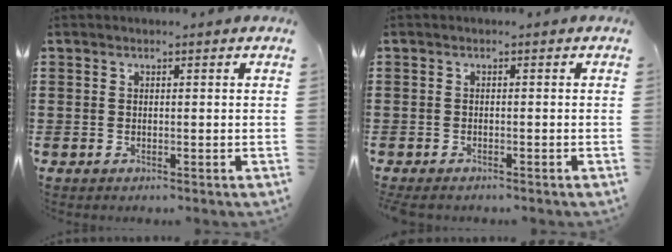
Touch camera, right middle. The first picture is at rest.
{"total": 0.8, "force": [-0.7, 0.2, 0.3], "torque": [-0.008, -0.003, -0.014]}